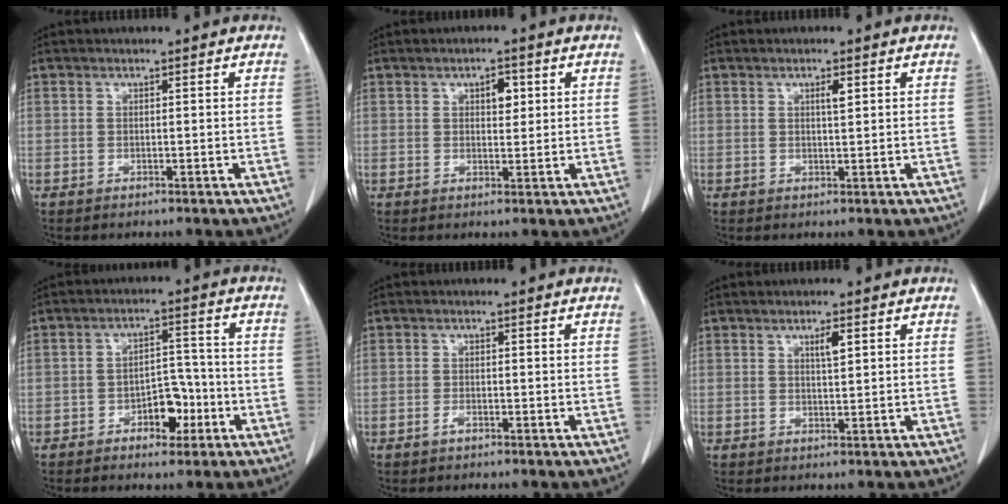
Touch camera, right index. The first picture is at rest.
{"total": 2.7, "force": [1.0, 1.4, 2.1], "torque": [-0.031, 0.001, 0.014]}
{"total": 1.5, "force": [0.6, 0.2, 1.3], "torque": [-0.026, -0.001, 0.009]}
{"total": 5.9, "force": [-2.7, 3.1, 4.1], "torque": [-0.060, 0.016, -0.040]}
{"total": 0.9, "force": [-0.7, 0.3, 0.6], "torque": [-0.015, 0.000, -0.011]}
{"total": 2.0, "force": [0.9, 0.2, 1.8], "torque": [-0.033, -0.003, 0.015]}